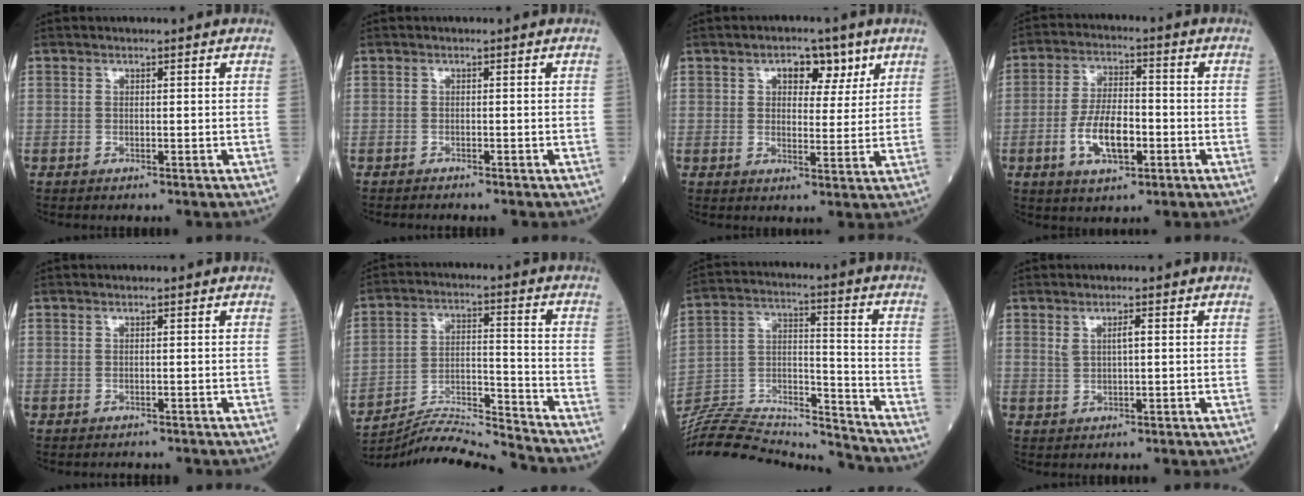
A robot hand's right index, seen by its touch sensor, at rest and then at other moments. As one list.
[{"total": 1.5, "force": [-1.4, 0.0, 0.6], "torque": [-0.009, -0.001, -0.018]}, {"total": 5.7, "force": [3.0, 3.2, 3.7], "torque": [-0.044, 0.010, 0.041]}, {"total": 8.7, "force": [-2.7, 3.5, 7.4], "torque": [-0.148, 0.003, -0.046]}, {"total": 0.9, "force": [-0.8, 0.2, 0.4], "torque": [-0.006, -0.002, -0.009]}, {"total": 12.5, "force": [-12.2, -2.3, 1.4], "torque": [-0.029, 0.016, -0.218]}, {"total": 22.5, "force": [-21.8, 1.7, 5.2], "torque": [-0.116, 0.023, -0.352]}, {"total": 2.0, "force": [0.7, 0.4, 1.9], "torque": [-0.038, 0.004, 0.016]}]